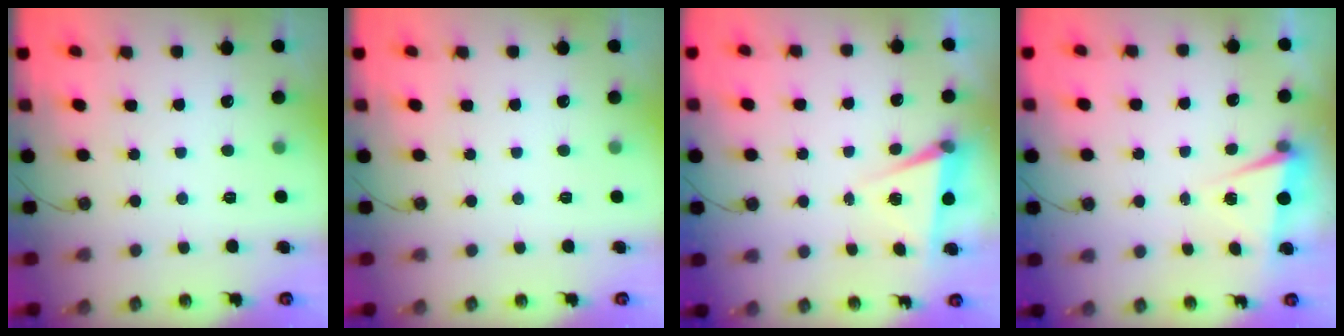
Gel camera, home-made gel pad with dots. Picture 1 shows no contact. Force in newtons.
{"total": 0.0}
{"total": 6.1, "press": 4.2, "slide": 4.3}
{"total": 1.9, "press": 1.4, "slide": 1.3}